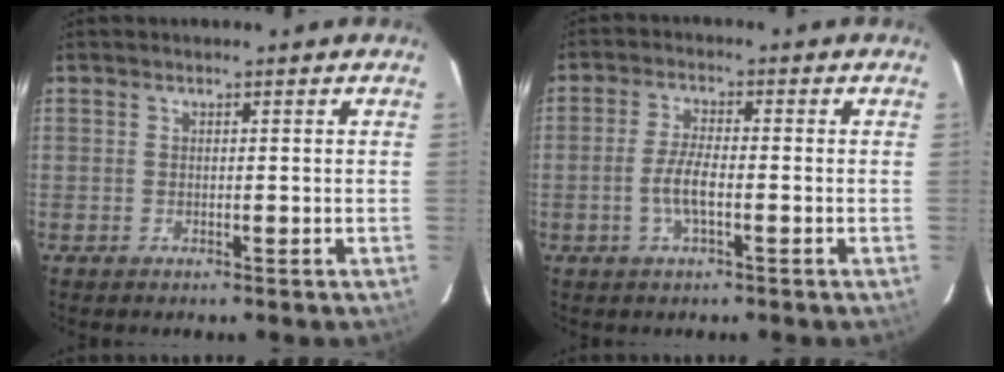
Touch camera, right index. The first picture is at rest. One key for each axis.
{"total": 4.8, "fx": -1.5, "fy": 1.2, "fz": 4.5, "tx": -0.094, "ty": 0.000, "tz": -0.029}